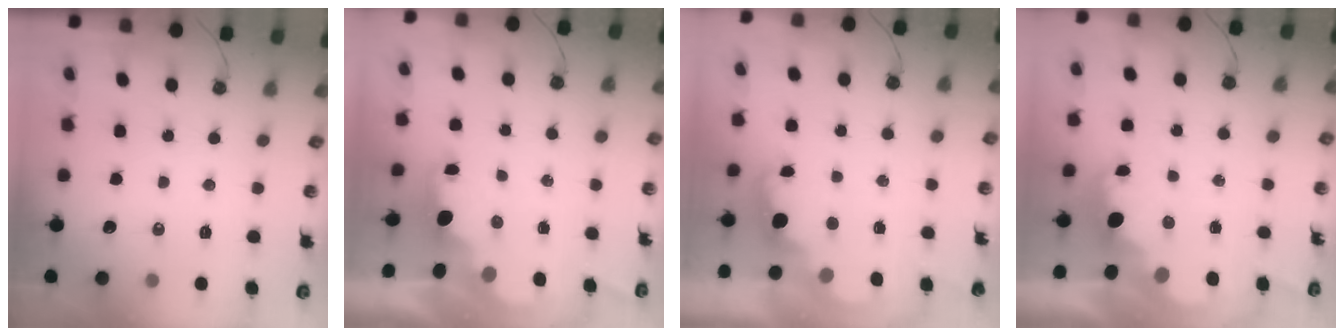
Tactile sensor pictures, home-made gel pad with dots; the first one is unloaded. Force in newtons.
{"total": 1.9, "press": 1.7, "slide": 0.7}
{"total": 2.3, "press": 2.3, "slide": 0.5}
{"total": 2.7, "press": 2.6, "slide": 0.5}